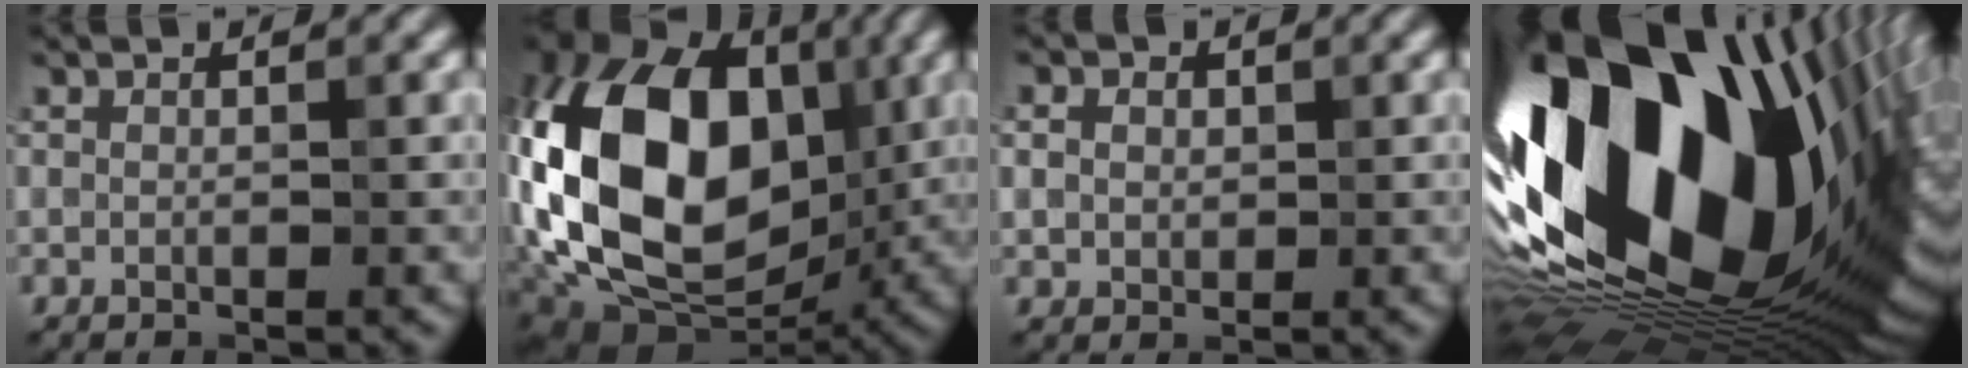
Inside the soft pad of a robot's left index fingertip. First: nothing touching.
{"total": 17.9, "force": [0.2, 12.5, 12.8], "torque": [-0.248, 0.005, -0.017]}
{"total": 2.3, "force": [0.8, 1.9, 1.1], "torque": [-0.022, 0.011, 0.010]}
{"total": 22.6, "force": [3.6, 12.5, 18.5], "torque": [-0.317, -0.051, 0.055]}